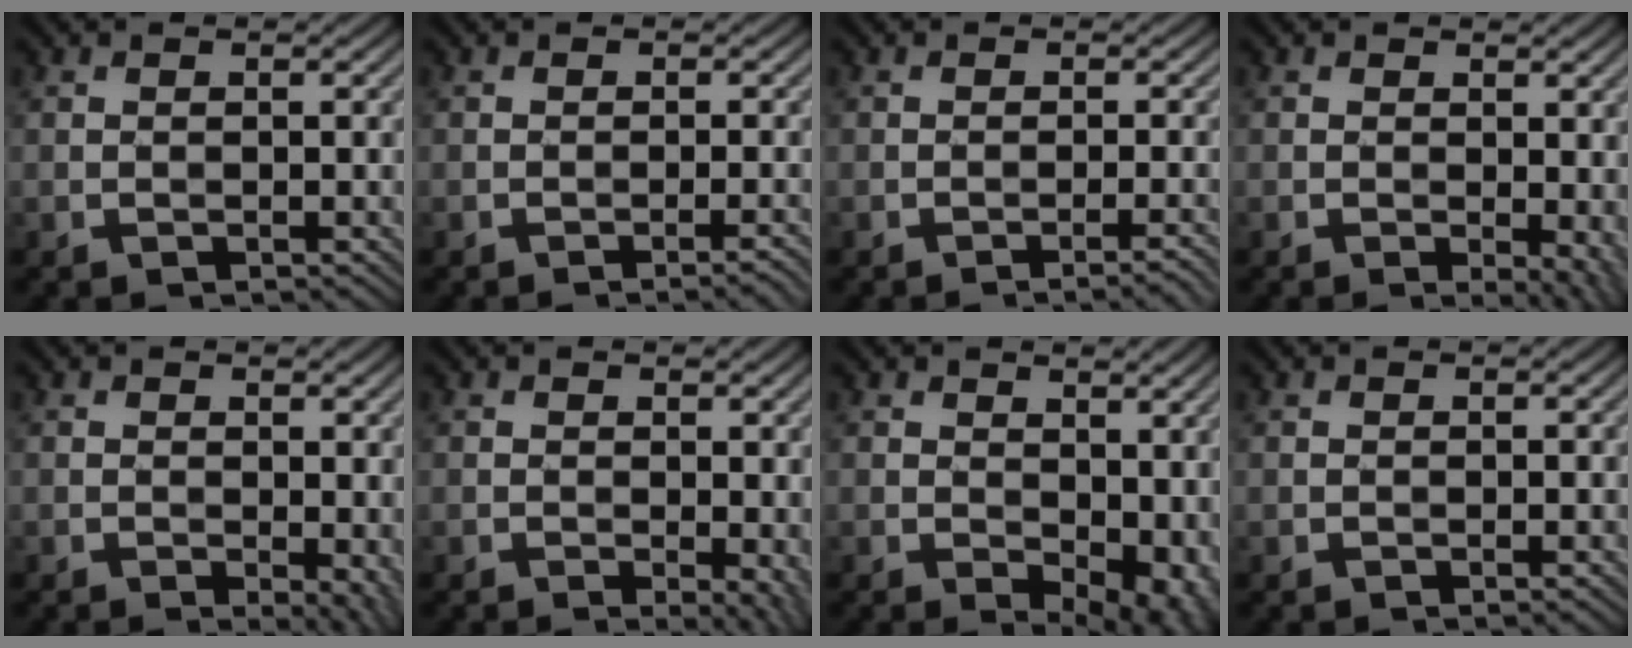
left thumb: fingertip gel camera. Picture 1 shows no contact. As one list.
[{"total": 1.8, "force": [-0.9, 0.3, 1.5], "torque": [-0.013, 0.009, -0.022]}, {"total": 2.3, "force": [-1.3, 0.3, 1.9], "torque": [-0.021, 0.010, -0.028]}, {"total": 3.5, "force": [-0.3, 1.2, 3.3], "torque": [-0.041, -0.004, -0.004]}, {"total": 3.0, "force": [-0.3, 1.2, 2.7], "torque": [-0.032, -0.004, -0.004]}, {"total": 3.1, "force": [-0.3, 1.0, 3.0], "torque": [-0.037, -0.004, -0.005]}, {"total": 8.6, "force": [0.3, 5.2, 6.9], "torque": [-0.086, -0.015, 0.022]}, {"total": 0.0}]